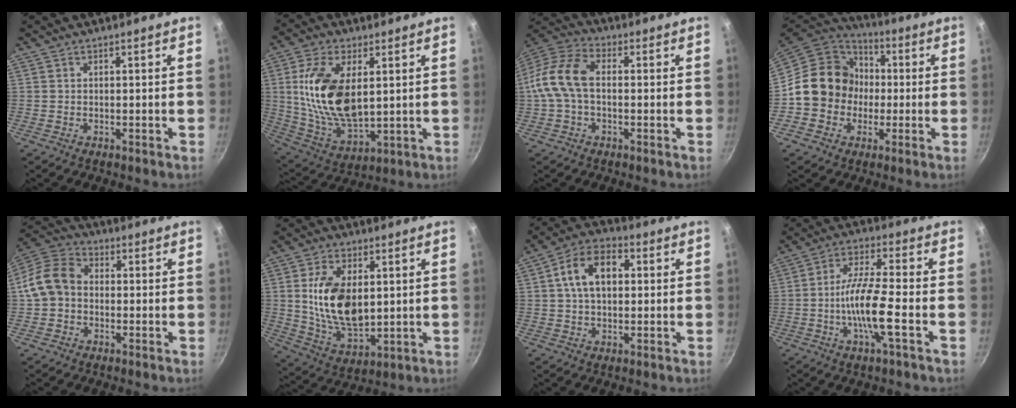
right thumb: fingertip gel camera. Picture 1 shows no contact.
{"total": 17.6, "force": [3.3, 9.3, 14.6], "torque": [-0.276, -0.018, 0.073]}
{"total": 11.8, "force": [-0.3, 7.4, 9.1], "torque": [-0.176, 0.039, -0.025]}
{"total": 15.5, "force": [-0.6, 14.0, 6.6], "torque": [-0.074, 0.035, -0.020]}
{"total": 10.4, "force": [-0.7, 8.2, 6.2], "torque": [-0.092, 0.032, -0.033]}
{"total": 15.1, "force": [2.1, 8.8, 12.1], "torque": [-0.207, -0.017, 0.049]}
{"total": 11.4, "force": [2.0, 7.4, 8.5], "torque": [-0.118, 0.025, 0.020]}
{"total": 10.3, "force": [-3.0, 1.4, 9.8], "torque": [-0.187, 0.024, -0.063]}